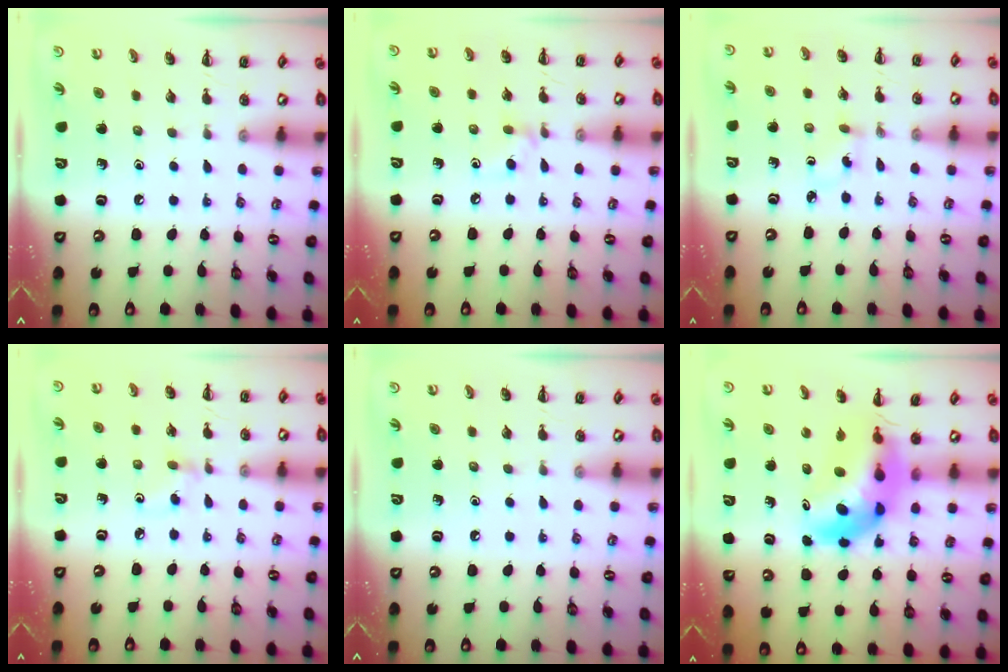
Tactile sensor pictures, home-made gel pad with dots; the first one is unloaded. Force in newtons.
{"total": 6.1, "press": 5.8, "slide": 2.0}
{"total": 2.4, "press": 2.2, "slide": 0.9}
{"total": 2.7, "press": 2.4, "slide": 1.1}
{"total": 0.0}
{"total": 9.0, "press": 8.6, "slide": 2.6}